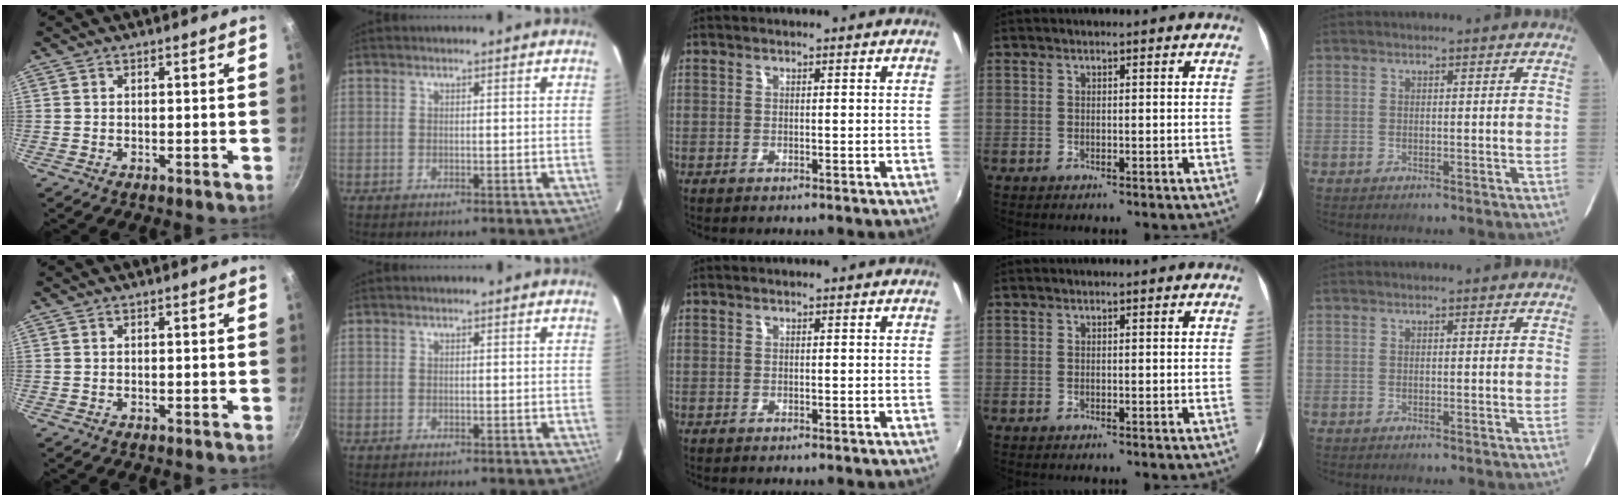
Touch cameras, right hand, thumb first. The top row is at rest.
{}